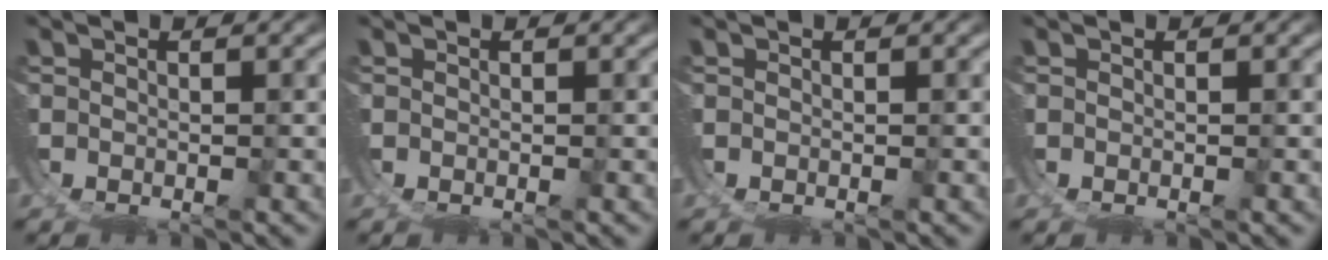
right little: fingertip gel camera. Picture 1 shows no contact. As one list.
[{"total": 0.0}, {"total": 0.0}, {"total": 0.0}]